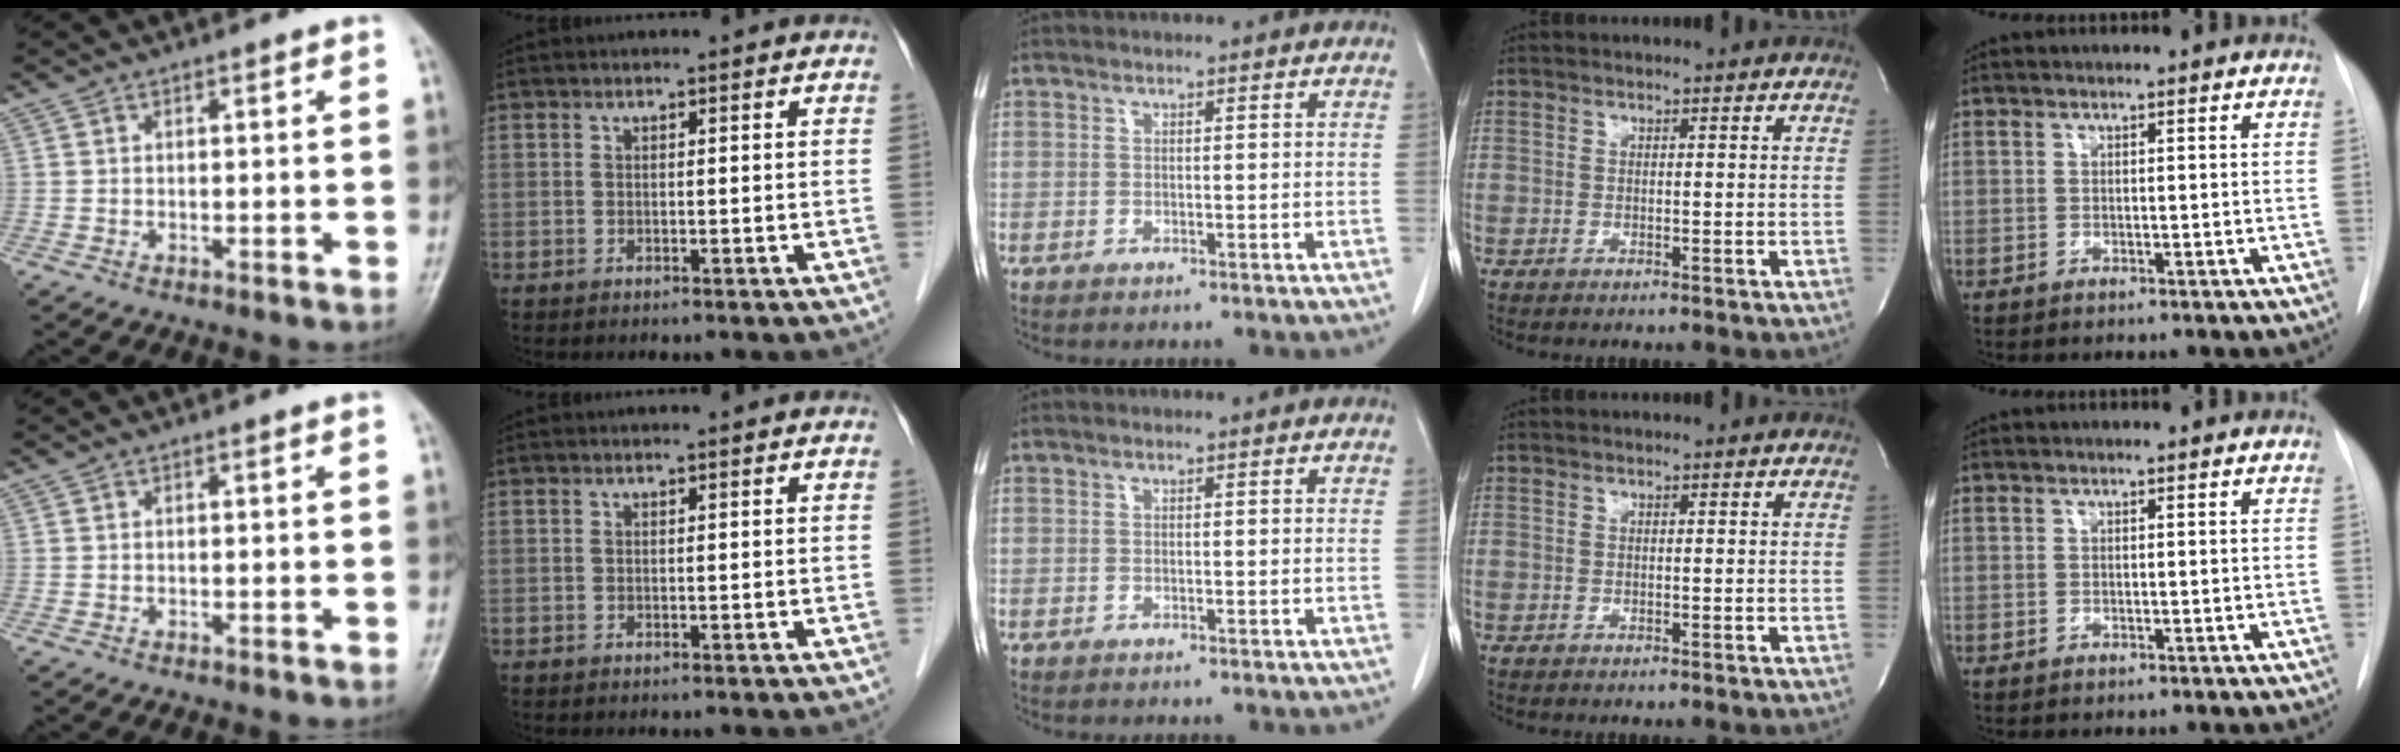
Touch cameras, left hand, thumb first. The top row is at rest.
{}